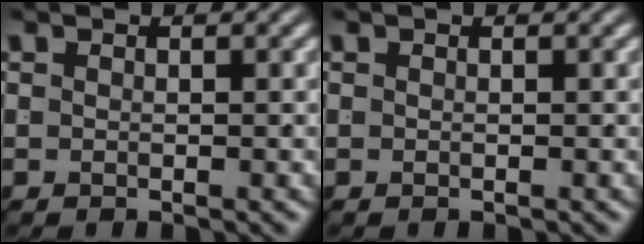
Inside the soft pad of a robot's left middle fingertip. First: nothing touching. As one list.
[{"total": 0.0}]